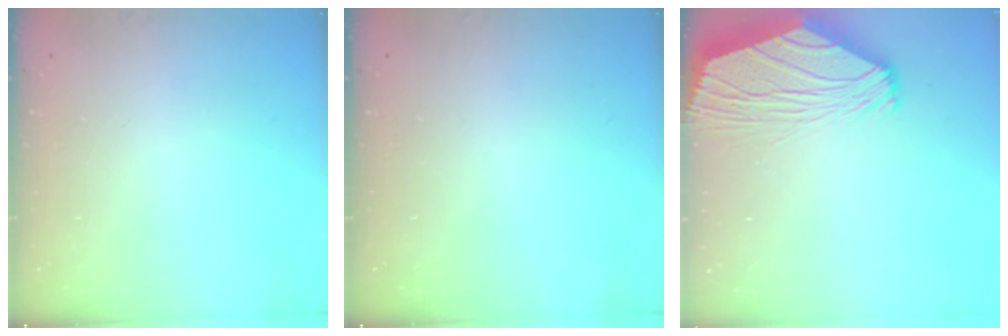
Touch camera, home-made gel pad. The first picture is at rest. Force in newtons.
{"total": 0.0}
{"total": 6.9, "press": 6.8, "slide": 1.4}